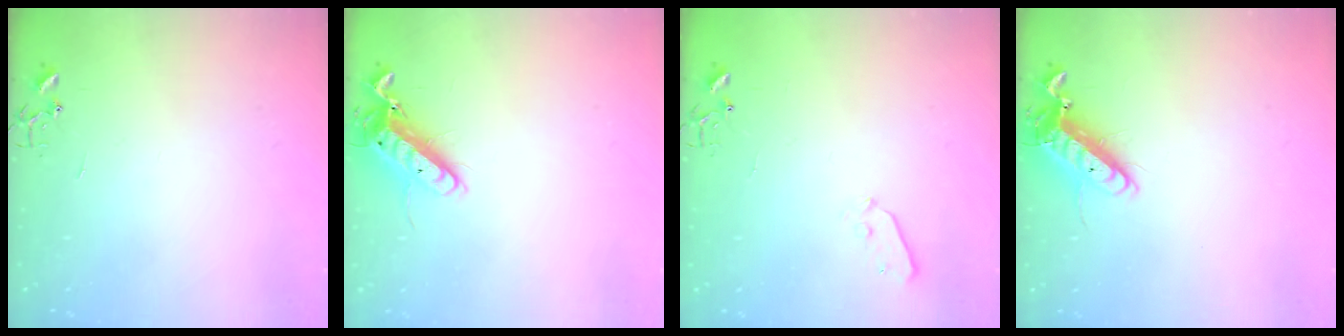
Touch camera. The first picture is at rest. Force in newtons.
{"total": 12.5, "press": 12.4, "slide": 1.6}
{"total": 4.0, "press": 4.0, "slide": 0.4}
{"total": 13.1, "press": 13.0, "slide": 2.3}